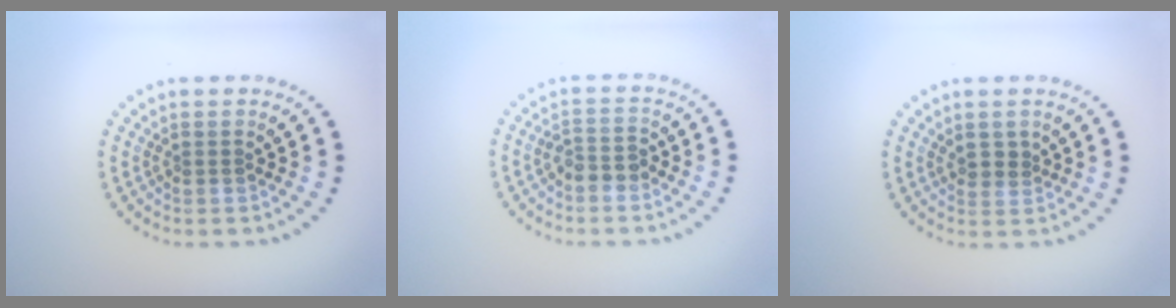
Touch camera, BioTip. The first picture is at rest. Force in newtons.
{"total": 2.0, "press": 1.9, "slide": 0.7}
{"total": 1.4, "press": 1.1, "slide": 0.8}